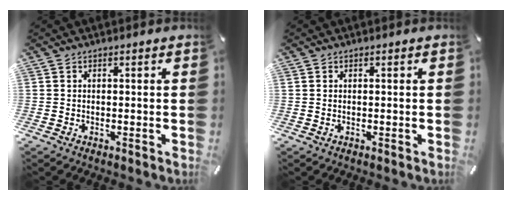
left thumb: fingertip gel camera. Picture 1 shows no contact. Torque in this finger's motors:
{"motor_torque": [-0.10, -0.19, 0.05, -0.17, 0.01]}